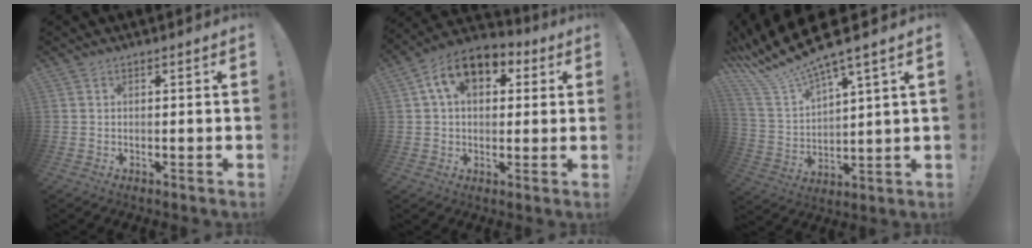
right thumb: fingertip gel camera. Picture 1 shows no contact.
{"total": 12.6, "force": [4.8, 8.2, 8.3], "torque": [-0.133, -0.005, 0.089]}
{"total": 13.4, "force": [11.2, 1.9, 7.2], "torque": [-0.160, -0.081, 0.197]}